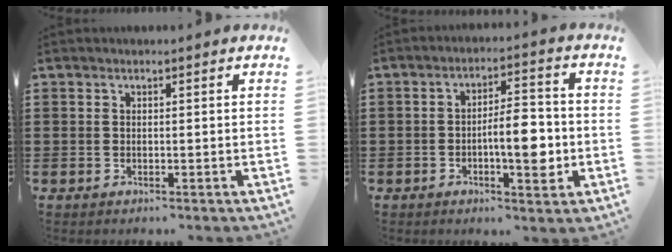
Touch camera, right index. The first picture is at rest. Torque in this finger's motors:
{"motor_torque": [1.68, 0.46, 0.36, 0.17]}